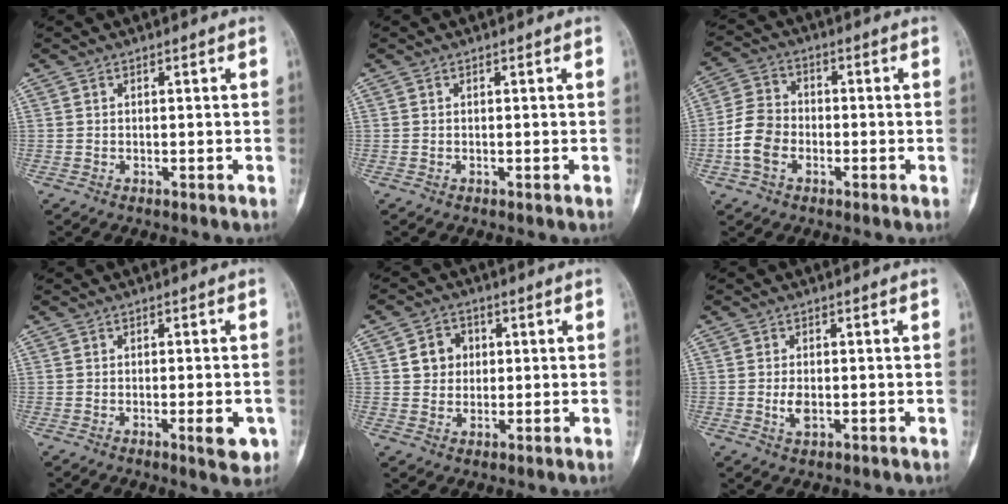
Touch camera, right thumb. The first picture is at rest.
{"total": 0.0}
{"total": 8.3, "force": [-2.3, 6.2, 5.0], "torque": [-0.094, 0.022, -0.053]}
{"total": 5.0, "force": [-1.7, 1.5, 4.4], "torque": [-0.048, -0.001, -0.017]}
{"total": 5.6, "force": [1.2, 4.9, 2.3], "torque": [-0.008, 0.002, 0.016]}
{"total": 2.5, "force": [-0.3, 1.4, 2.0], "torque": [-0.041, -0.004, -0.005]}